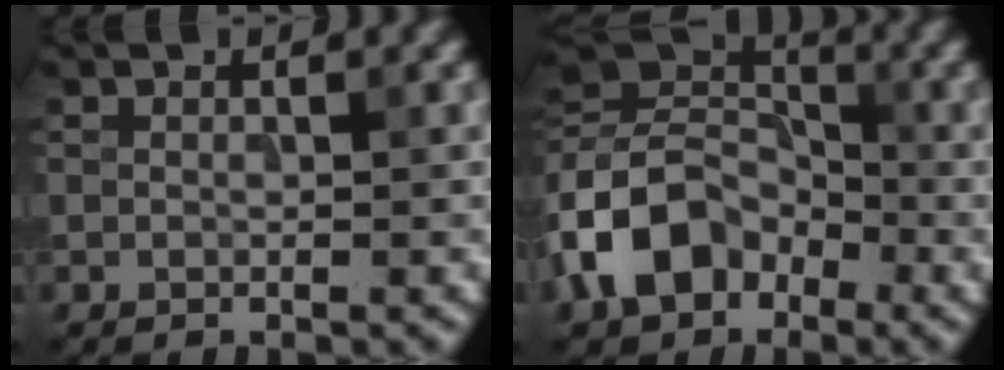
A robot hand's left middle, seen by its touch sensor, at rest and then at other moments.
{"total": 8.1, "force": [-3.4, 5.8, 4.5], "torque": [-0.081, 0.011, -0.082]}